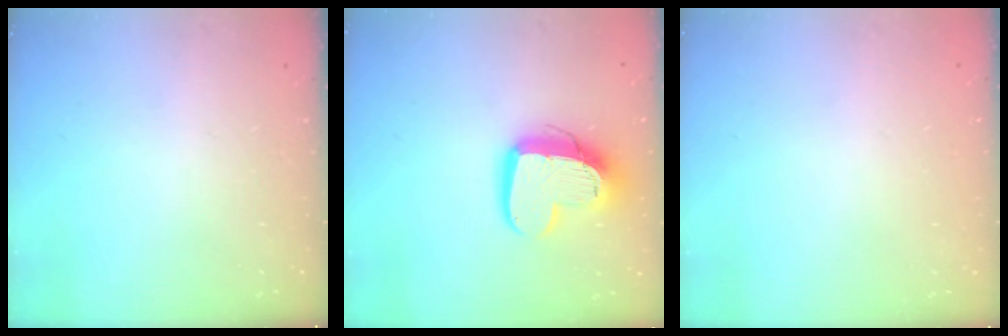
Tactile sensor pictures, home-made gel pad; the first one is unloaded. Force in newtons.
{"total": 15.4, "press": 15.4, "slide": 1.6}
{"total": 0.0}